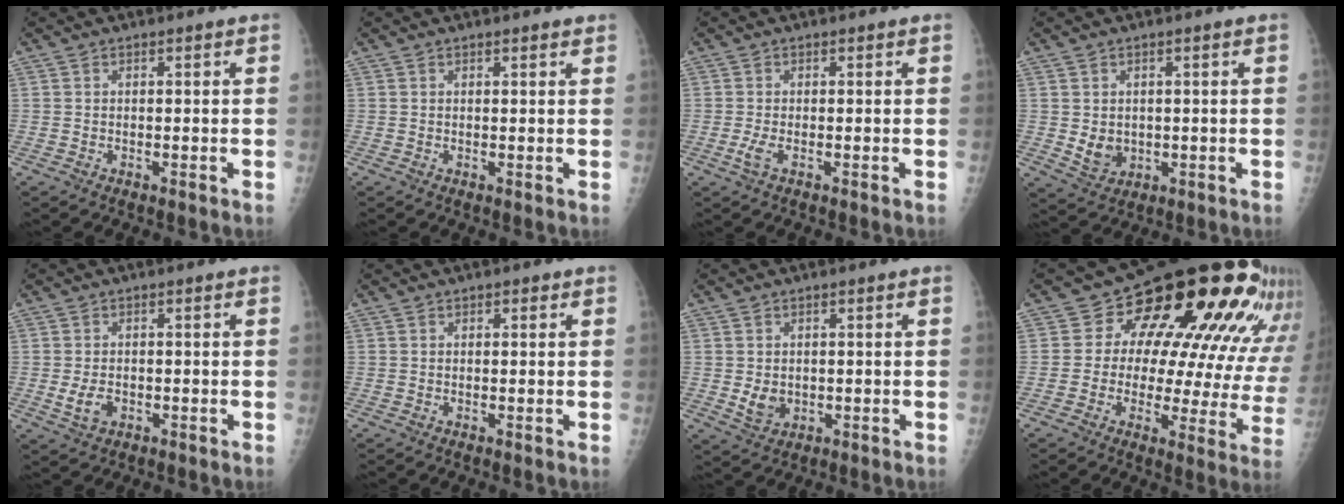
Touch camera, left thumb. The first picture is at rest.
{"total": 1.2, "force": [1.0, 0.3, 0.7], "torque": [-0.007, -0.001, 0.011]}
{"total": 2.0, "force": [-0.4, 0.6, 1.8], "torque": [-0.042, -0.003, -0.009]}
{"total": 4.2, "force": [0.1, 3.5, 2.3], "torque": [-0.025, -0.007, 0.016]}
{"total": 3.3, "force": [-0.8, 2.2, 2.4], "torque": [-0.044, -0.001, -0.009]}
{"total": 1.0, "force": [0.5, 0.5, 0.7], "torque": [-0.005, 0.000, 0.004]}
{"total": 3.6, "force": [-0.1, 2.8, 2.2], "torque": [-0.028, -0.005, 0.010]}
{"total": 22.8, "force": [13.5, 11.1, 14.7], "torque": [-0.150, -0.037, 0.153]}